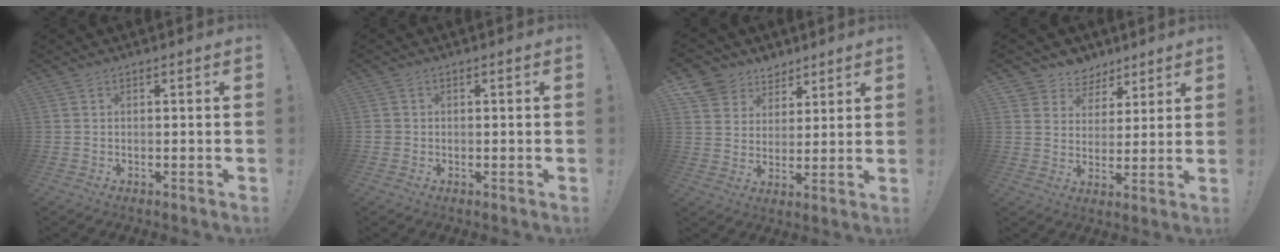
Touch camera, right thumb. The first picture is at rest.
{"total": 1.3, "force": [-0.6, 1.1, 0.5], "torque": [-0.008, 0.005, -0.011]}
{"total": 9.1, "force": [6.1, 6.7, 0.9], "torque": [-0.026, -0.047, 0.124]}
{"total": 6.9, "force": [4.0, 5.6, 0.4], "torque": [-0.006, -0.033, 0.081]}